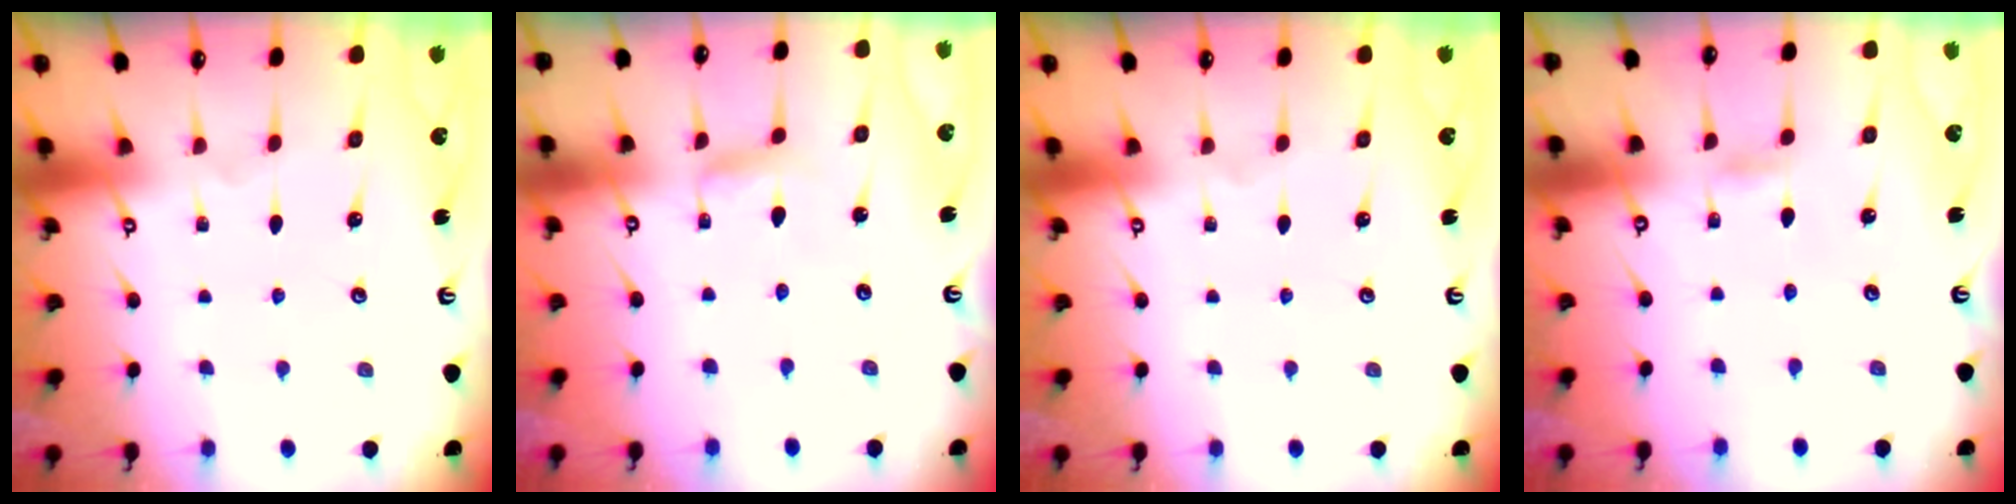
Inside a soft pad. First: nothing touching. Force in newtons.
{"total": 2.3, "press": 2.3, "slide": 0.2}
{"total": 0.0}
{"total": 3.2, "press": 3.2, "slide": 0.3}